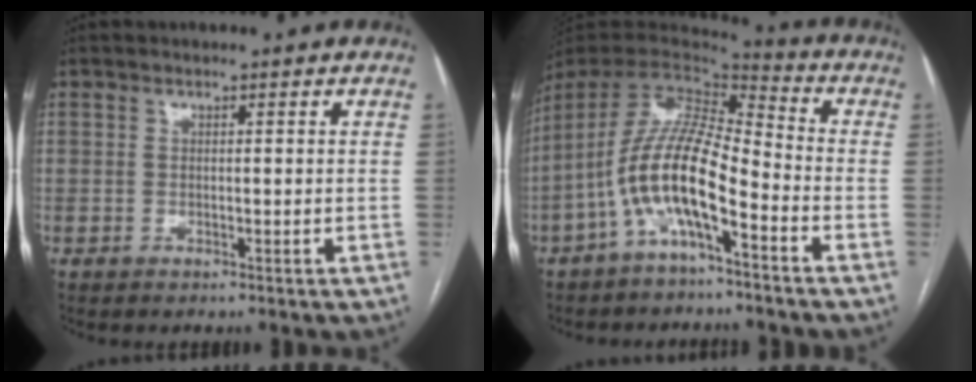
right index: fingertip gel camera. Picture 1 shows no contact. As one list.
[{"total": 13.6, "force": [-5.7, 2.8, 12.0], "torque": [-0.243, 0.015, -0.106]}]